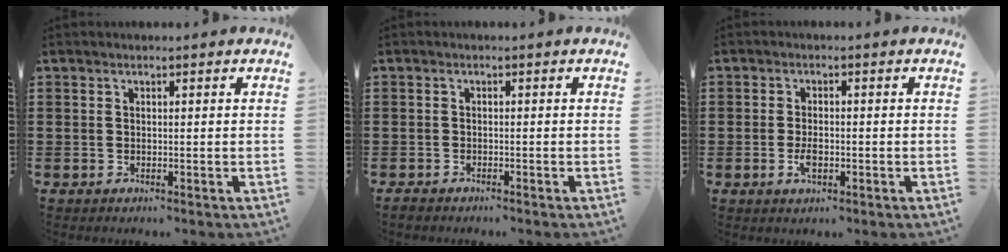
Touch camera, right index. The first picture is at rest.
{"total": 1.0, "force": [-1.0, 0.1, 0.0], "torque": [-0.002, 0.002, -0.021]}
{"total": 2.6, "force": [-0.8, 1.1, 2.2], "torque": [-0.049, -0.003, -0.015]}